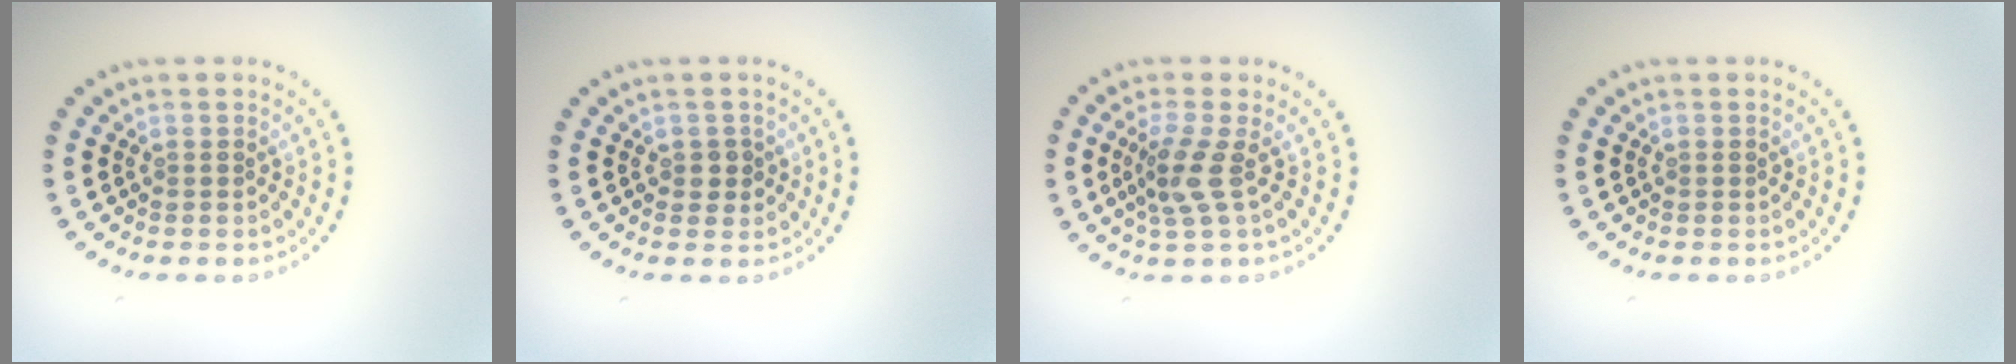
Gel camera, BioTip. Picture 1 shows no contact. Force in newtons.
{"total": 1.3, "press": 1.2, "slide": 0.4}
{"total": 2.7, "press": 2.0, "slide": 1.8}
{"total": 0.0}